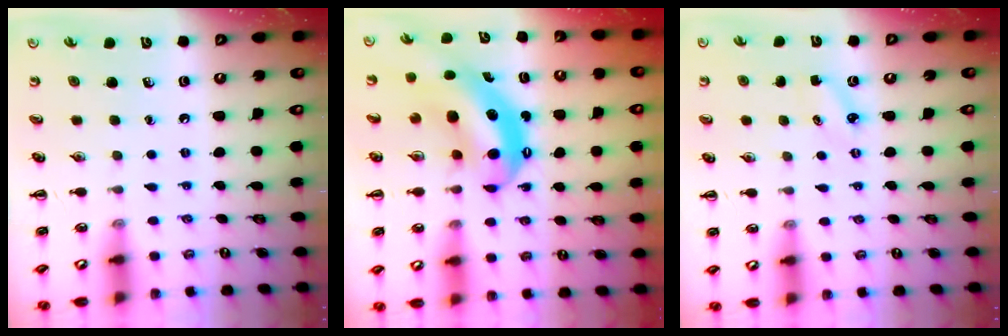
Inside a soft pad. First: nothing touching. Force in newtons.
{"total": 8.8, "press": 8.6, "slide": 1.6}
{"total": 2.9, "press": 2.7, "slide": 0.8}